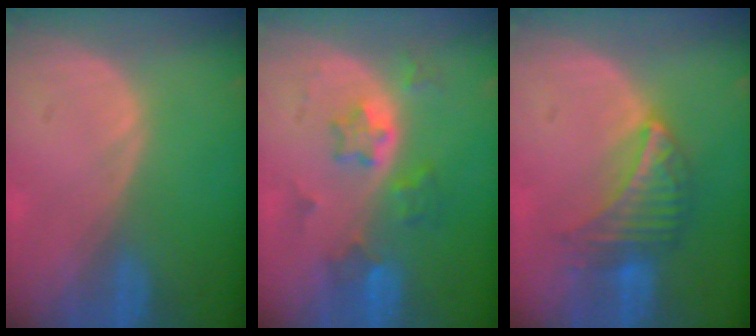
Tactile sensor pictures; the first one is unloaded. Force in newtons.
{"total": 5.8, "press": 5.3, "slide": 2.4}
{"total": 6.4, "press": 6.3, "slide": 1.1}